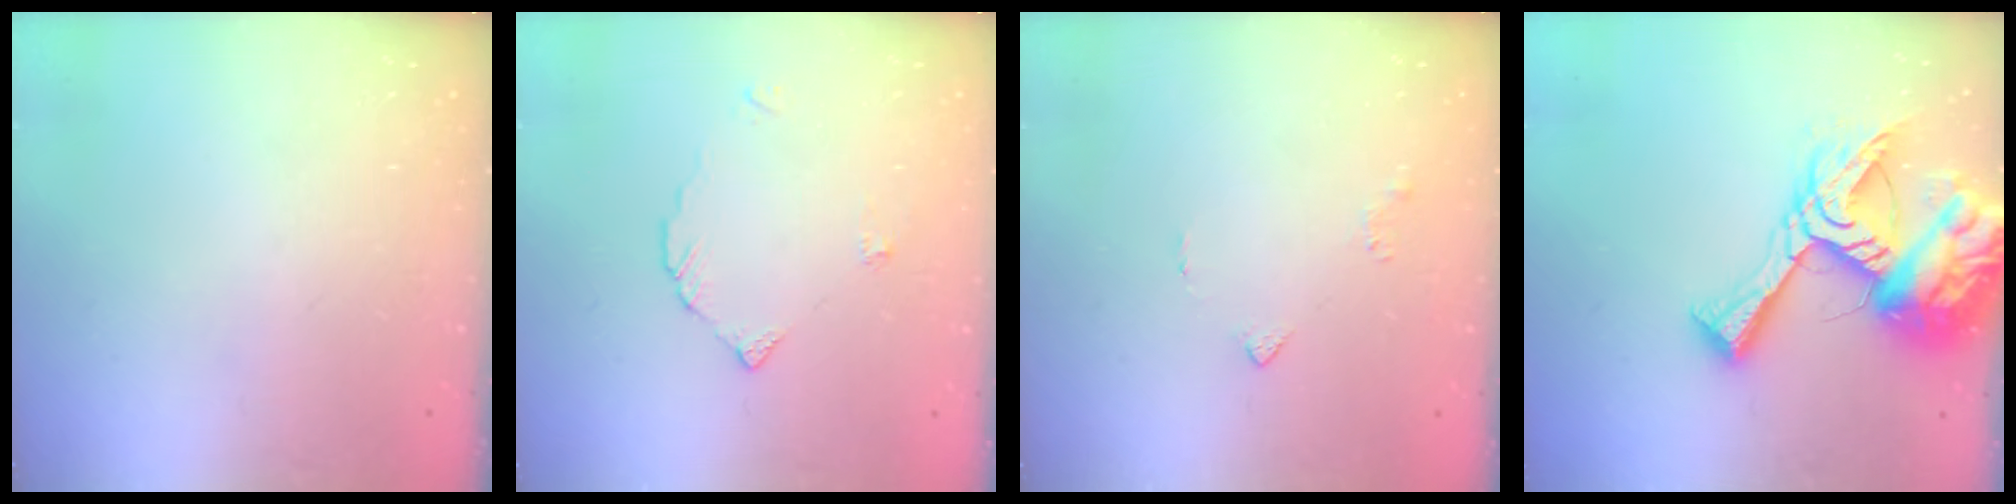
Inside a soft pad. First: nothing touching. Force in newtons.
{"total": 3.3, "press": 3.3, "slide": 0.4}
{"total": 2.8, "press": 2.8, "slide": 0.6}
{"total": 21.2, "press": 21.1, "slide": 2.2}